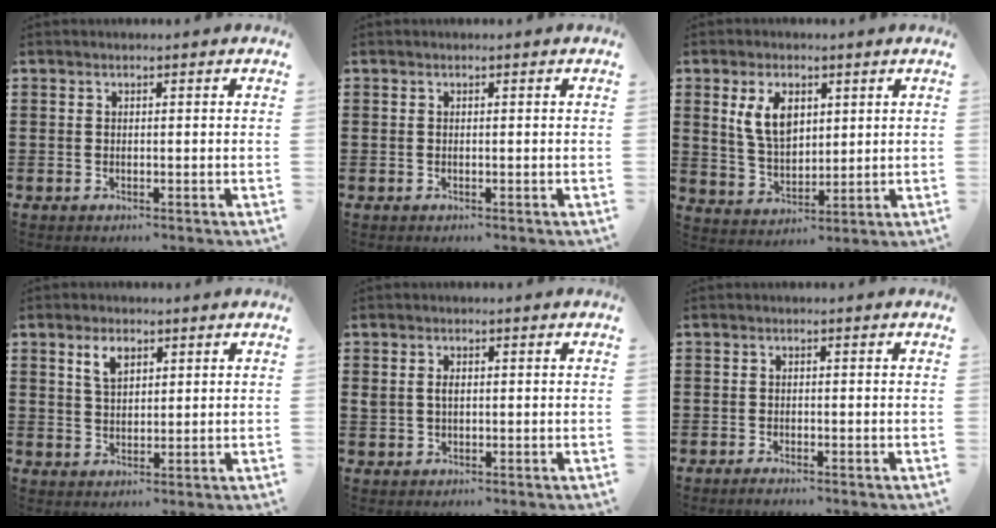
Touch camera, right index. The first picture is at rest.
{"total": 0.0}
{"total": 7.2, "force": [2.6, 4.0, 5.4], "torque": [-0.117, 0.005, 0.041]}
{"total": 3.8, "force": [1.9, 2.0, 2.6], "torque": [-0.052, 0.006, 0.032]}
{"total": 1.7, "force": [0.3, 1.1, 1.3], "torque": [-0.028, 0.008, 0.005]}
{"total": 0.8, "force": [-0.8, 0.1, 0.2], "torque": [-0.007, -0.004, -0.015]}